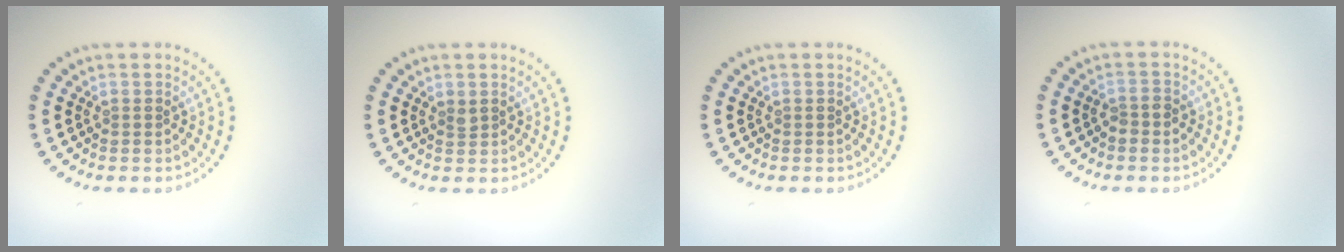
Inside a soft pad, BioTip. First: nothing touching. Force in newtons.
{"total": 0.7, "press": 0.6, "slide": 0.4}
{"total": 0.0}
{"total": 1.4, "press": 1.2, "slide": 0.5}